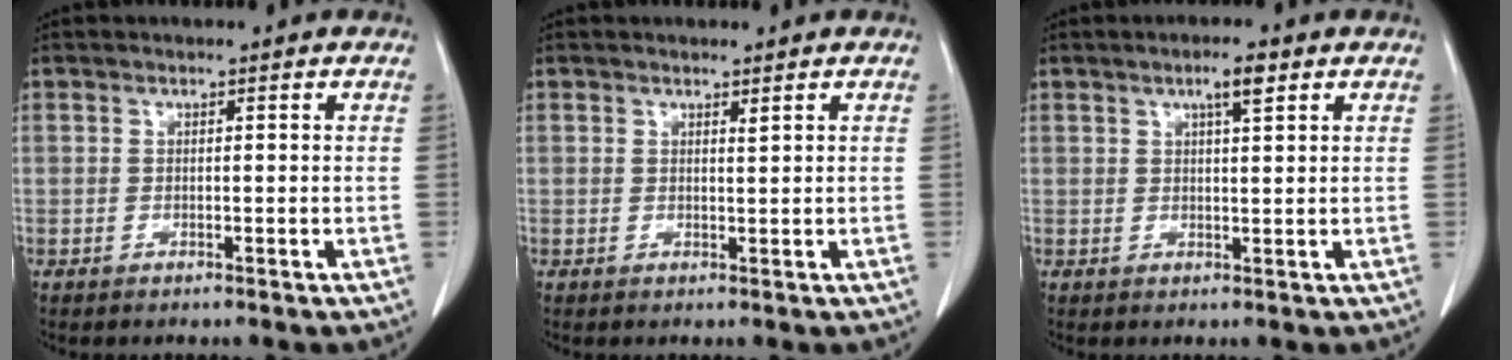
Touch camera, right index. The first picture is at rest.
{"total": 0.8, "force": [0.6, 0.2, 0.5], "torque": [-0.014, -0.004, 0.013]}
{"total": 3.8, "force": [2.1, 0.8, 3.1], "torque": [-0.057, 0.002, 0.037]}